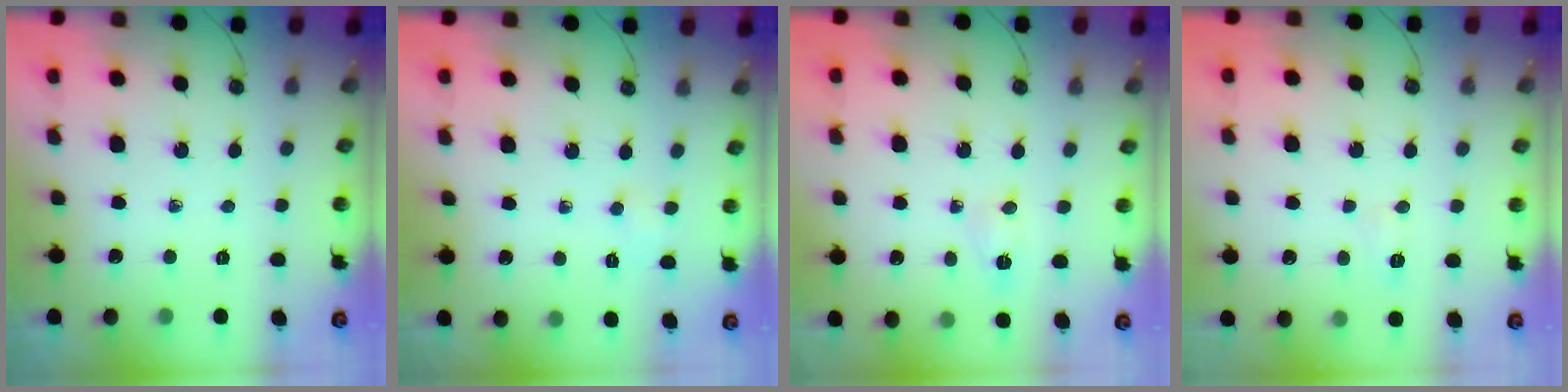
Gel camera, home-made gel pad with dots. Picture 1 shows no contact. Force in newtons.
{"total": 14.4, "press": 3.2, "slide": 14.0}
{"total": 3.4, "press": 3.4, "slide": 0.6}
{"total": 5.5, "press": 5.4, "slide": 0.6}